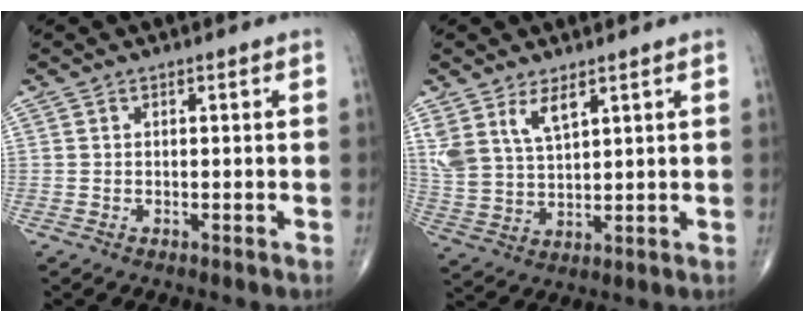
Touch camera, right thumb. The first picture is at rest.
{"total": 7.6, "force": [4.5, 3.3, 5.2], "torque": [-0.099, -0.021, 0.099]}